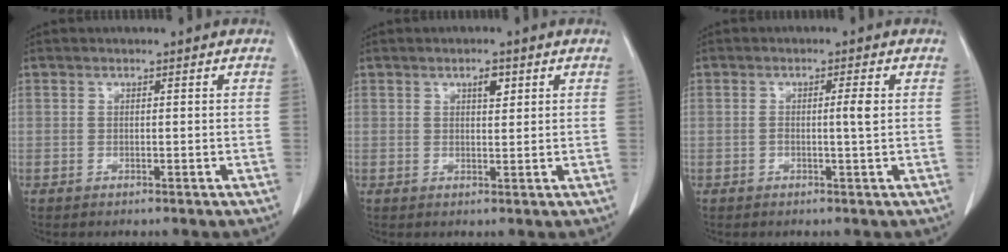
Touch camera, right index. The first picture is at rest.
{"total": 2.1, "force": [1.1, 0.8, 1.6], "torque": [-0.026, -0.003, 0.017]}
{"total": 2.2, "force": [0.1, -0.2, 2.1], "torque": [-0.037, -0.001, -0.001]}